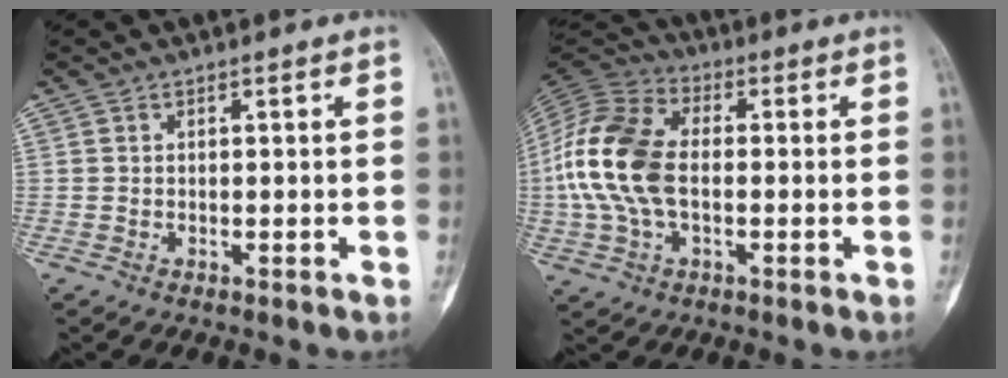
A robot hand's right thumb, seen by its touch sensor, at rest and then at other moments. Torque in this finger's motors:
{"motor_torque": [1.85, 1.14, 0.94, -1.17, 0.32]}